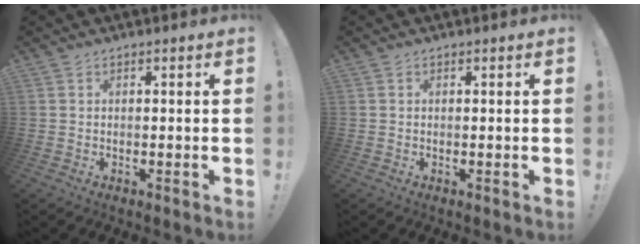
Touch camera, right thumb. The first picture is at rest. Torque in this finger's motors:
{"motor_torque": [-0.04, -0.20, -0.44, 0.11, -0.01]}